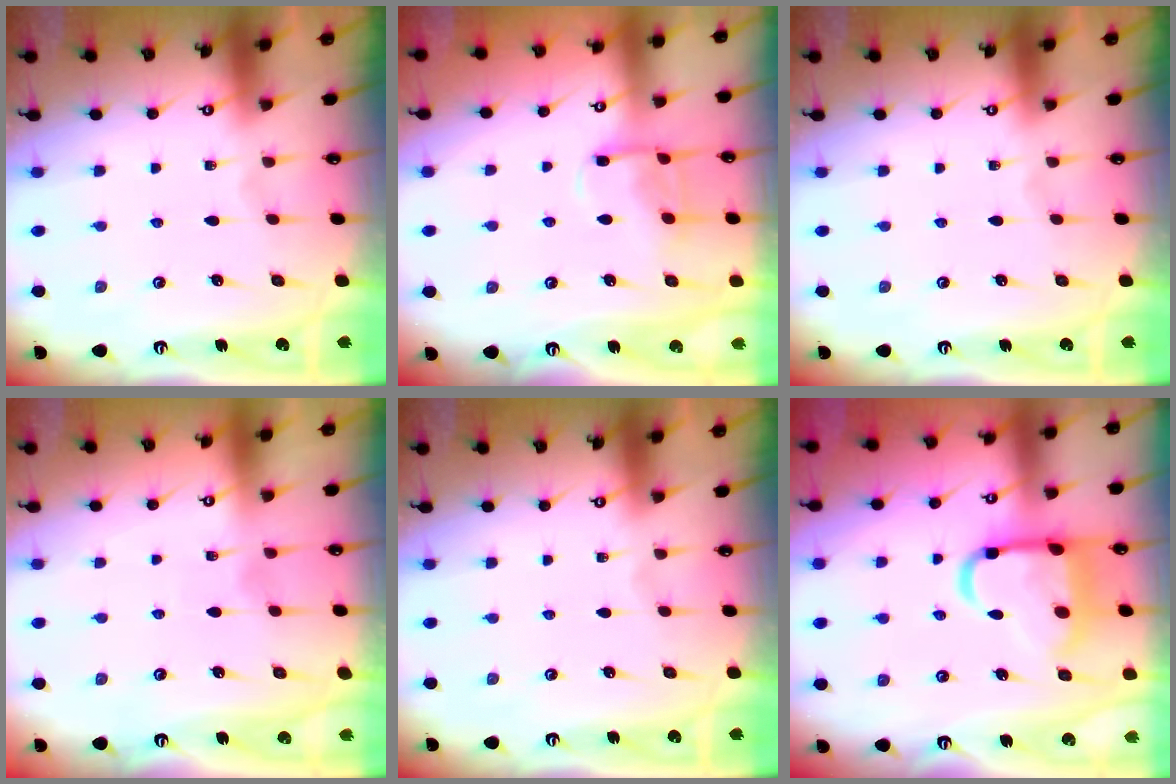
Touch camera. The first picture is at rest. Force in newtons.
{"total": 9.2, "press": 9.2, "slide": 0.9}
{"total": 0.0}
{"total": 5.0, "press": 4.9, "slide": 0.5}
{"total": 0.0}
{"total": 16.0, "press": 15.9, "slide": 1.6}